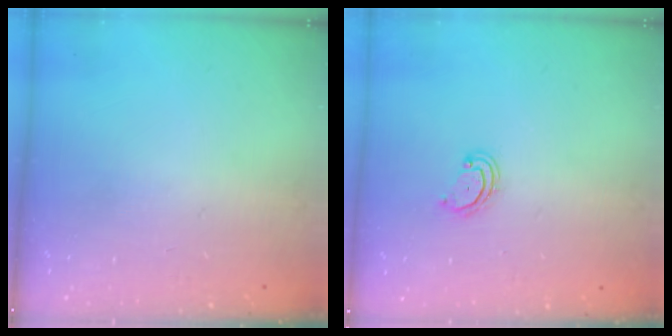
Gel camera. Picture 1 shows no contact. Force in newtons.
{"total": 2.8, "press": 2.8, "slide": 0.2}